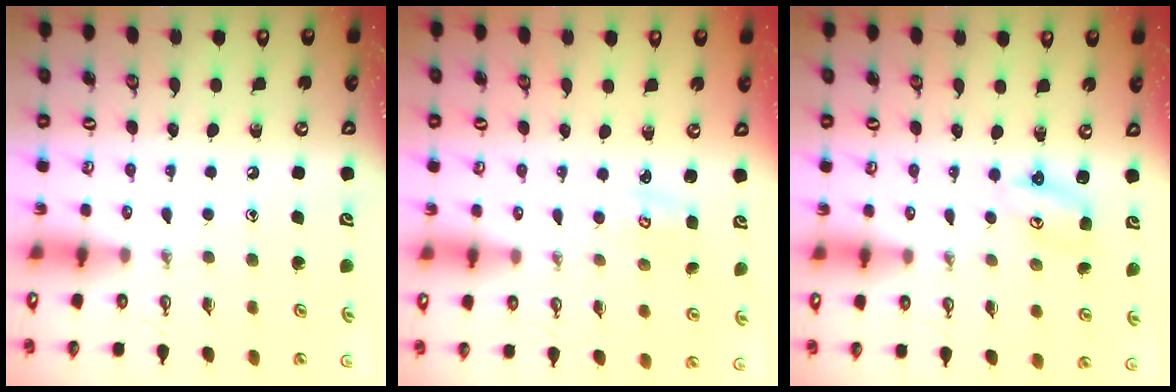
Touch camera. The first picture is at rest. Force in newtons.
{"total": 1.8, "press": 1.8, "slide": 0.2}
{"total": 2.9, "press": 2.9, "slide": 0.3}